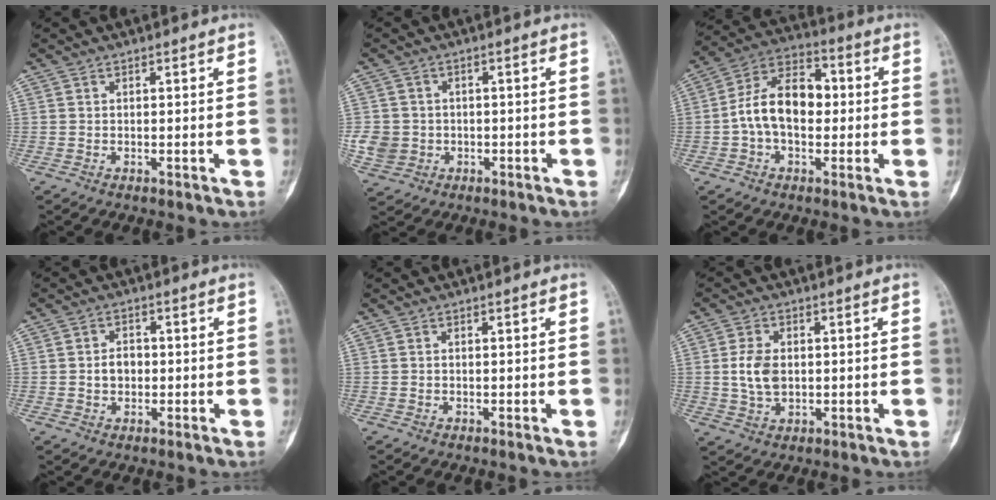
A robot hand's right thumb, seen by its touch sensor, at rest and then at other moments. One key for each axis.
{"total": 5.9, "fx": -1.2, "fy": 5.5, "fz": 1.9, "tx": -0.030, "ty": 0.010, "tz": -0.016}
{"total": 13.0, "fx": -0.3, "fy": 8.3, "fz": 10.0, "tx": -0.161, "ty": 0.038, "tz": -0.015}
{"total": 3.3, "fx": -0.3, "fy": 2.5, "fz": 2.1, "tx": -0.028, "ty": 0.012, "tz": -0.009}
{"total": 0.0}
{"total": 6.1, "fx": 0.2, "fy": 4.2, "fz": 4.4, "tx": -0.084, "ty": 0.002, "tz": 0.007}